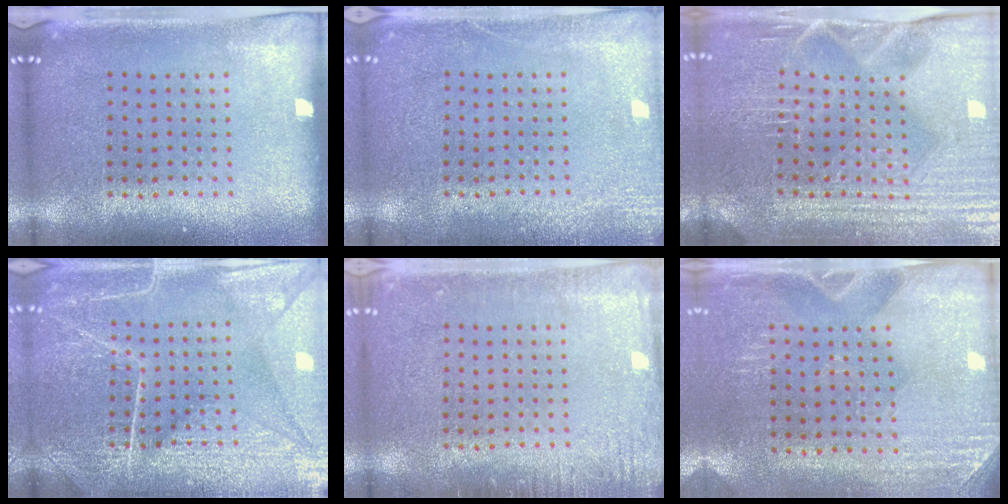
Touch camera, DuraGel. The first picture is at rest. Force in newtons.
{"total": 2.8, "press": 2.7, "slide": 0.4}
{"total": 4.3, "press": 4.2, "slide": 1.1}
{"total": 6.9, "press": 6.8, "slide": 0.9}
{"total": 2.0, "press": 1.9, "slide": 0.2}
{"total": 2.9, "press": 2.6, "slide": 1.1}